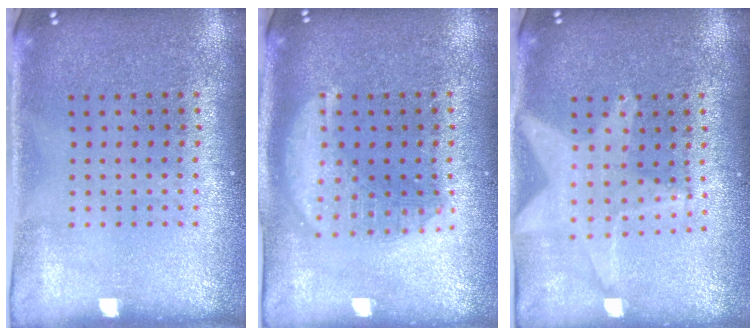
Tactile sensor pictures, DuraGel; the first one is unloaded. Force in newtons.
{"total": 3.0, "press": 3.0, "slide": 0.4}
{"total": 1.9, "press": 1.6, "slide": 1.0}